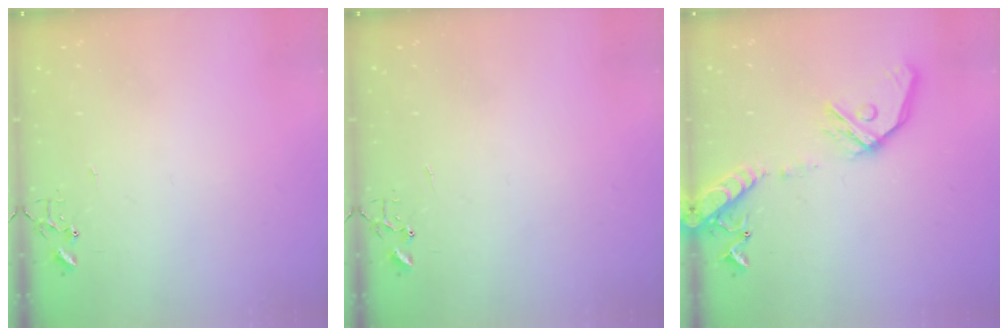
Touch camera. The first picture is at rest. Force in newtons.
{"total": 0.0}
{"total": 16.3, "press": 16.0, "slide": 3.2}